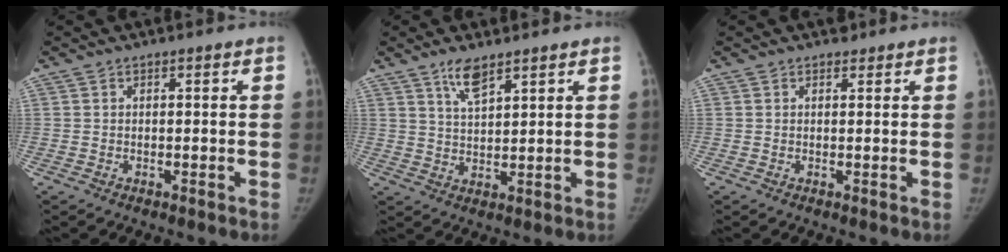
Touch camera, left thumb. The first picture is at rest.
{"total": 6.0, "force": [4.1, 1.9, 3.9], "torque": [-0.067, -0.023, 0.080]}
{"total": 0.9, "force": [0.7, 0.6, 0.0], "torque": [0.005, -0.005, 0.006]}